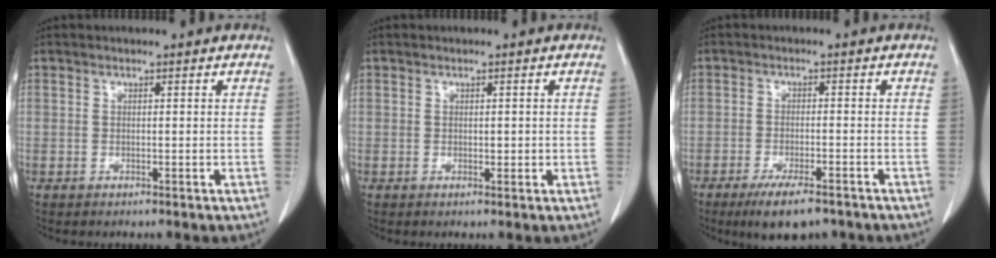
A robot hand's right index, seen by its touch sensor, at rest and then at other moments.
{"total": 1.2, "force": [0.0, 0.6, 1.0], "torque": [-0.012, 0.000, 0.002]}
{"total": 7.6, "force": [-5.6, 1.8, 4.8], "torque": [-0.076, -0.013, -0.085]}